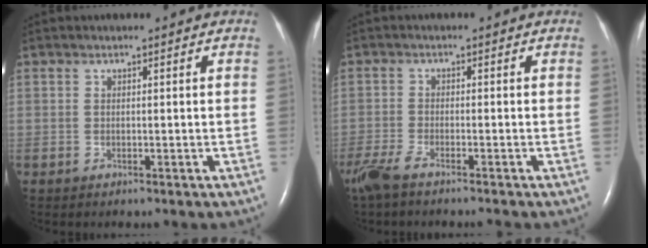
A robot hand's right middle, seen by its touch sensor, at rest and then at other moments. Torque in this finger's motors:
{"motor_torque": [0.63, -0.60, 0.02, 0.04]}